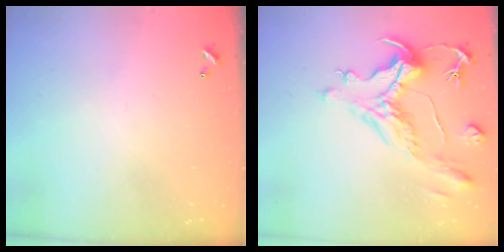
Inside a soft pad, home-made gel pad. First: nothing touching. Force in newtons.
{"total": 1.9, "press": 0.8, "slide": 1.7}